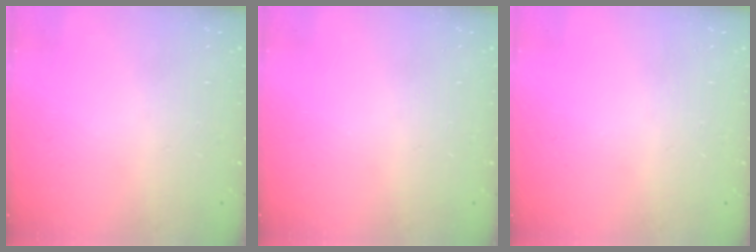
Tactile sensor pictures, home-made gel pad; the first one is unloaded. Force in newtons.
{"total": 0.0}
{"total": 0.0}